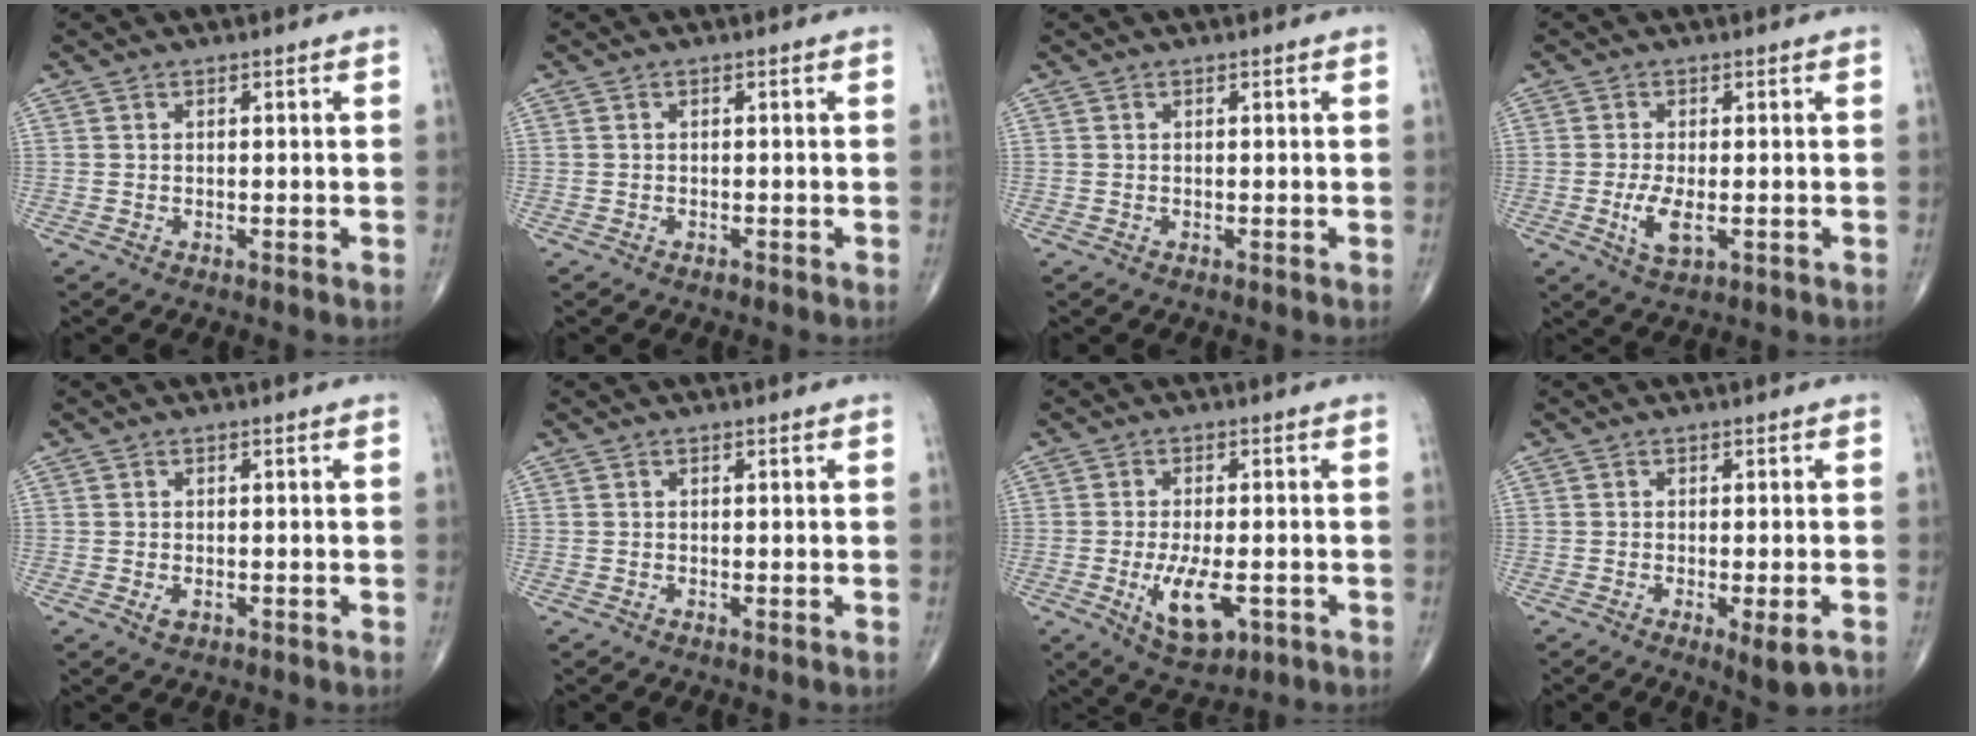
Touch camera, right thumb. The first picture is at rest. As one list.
[{"total": 0.6, "force": [-0.4, 0.3, 0.2], "torque": [-0.002, 0.000, -0.008]}, {"total": 0.0}, {"total": 4.8, "force": [-1.1, 2.0, 4.2], "torque": [-0.086, -0.010, -0.017]}, {"total": 1.5, "force": [-0.4, 1.0, 1.1], "torque": [-0.018, -0.002, -0.005]}, {"total": 0.0}, {"total": 9.0, "force": [-2.6, 4.0, 7.6], "torque": [-0.128, -0.009, -0.033]}, {"total": 4.8, "force": [-2.0, 1.2, 4.1], "torque": [-0.059, -0.007, -0.025]}]